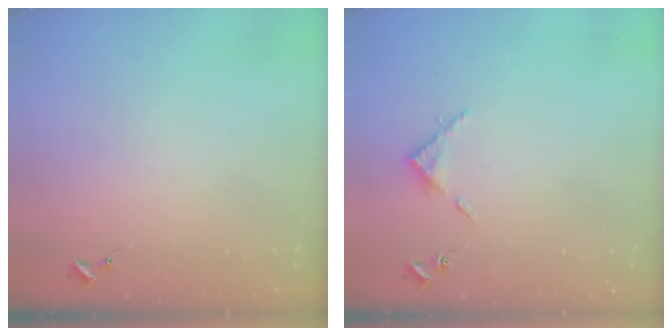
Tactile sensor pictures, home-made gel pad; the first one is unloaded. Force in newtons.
{"total": 4.1, "press": 4.1, "slide": 0.3}